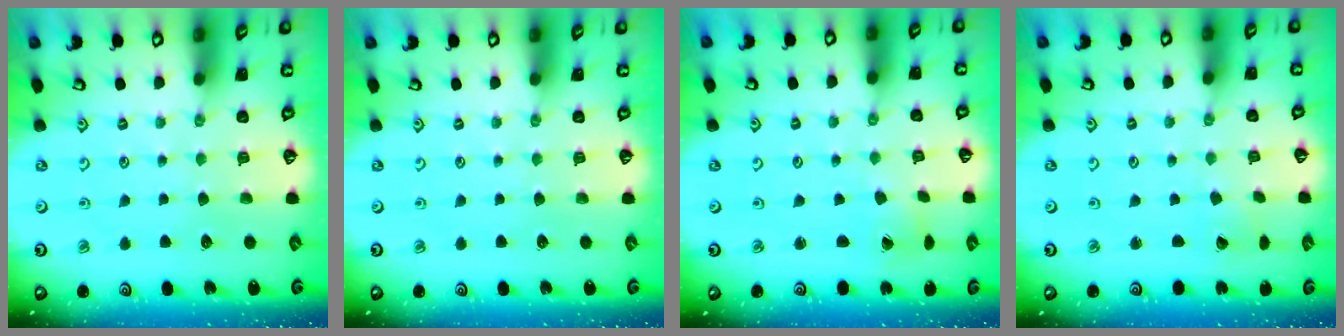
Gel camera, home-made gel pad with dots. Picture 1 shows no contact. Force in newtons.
{"total": 0.0}
{"total": 1.6, "press": 1.5, "slide": 0.3}
{"total": 0.7, "press": 0.7, "slide": 0.1}